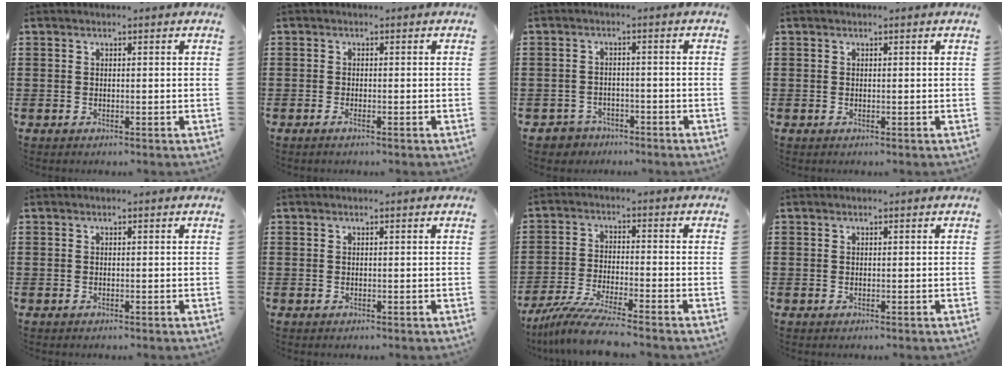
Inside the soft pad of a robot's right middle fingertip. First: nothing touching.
{"total": 0.8, "force": [-0.5, 0.1, 0.7], "torque": [-0.012, -0.002, -0.009]}
{"total": 2.5, "force": [-2.3, 0.9, -0.2], "torque": [-0.005, -0.002, -0.051]}
{"total": 0.0}
{"total": 0.0}
{"total": 0.0}
{"total": 7.2, "force": [-6.4, -0.2, 3.4], "torque": [-0.075, -0.013, -0.123]}
{"total": 0.0}